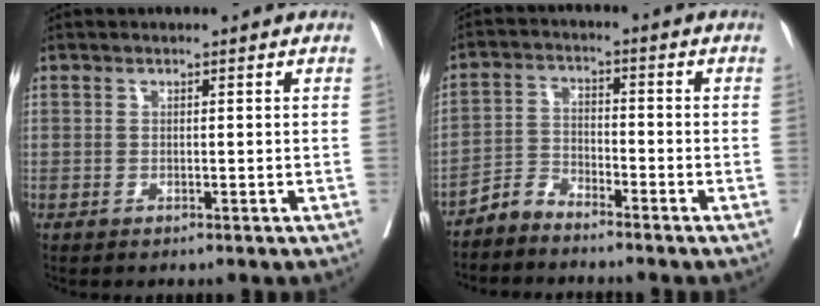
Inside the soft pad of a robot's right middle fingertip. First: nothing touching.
{"total": 3.6, "force": [-3.5, 0.6, 0.1], "torque": [0.002, -0.005, -0.072]}